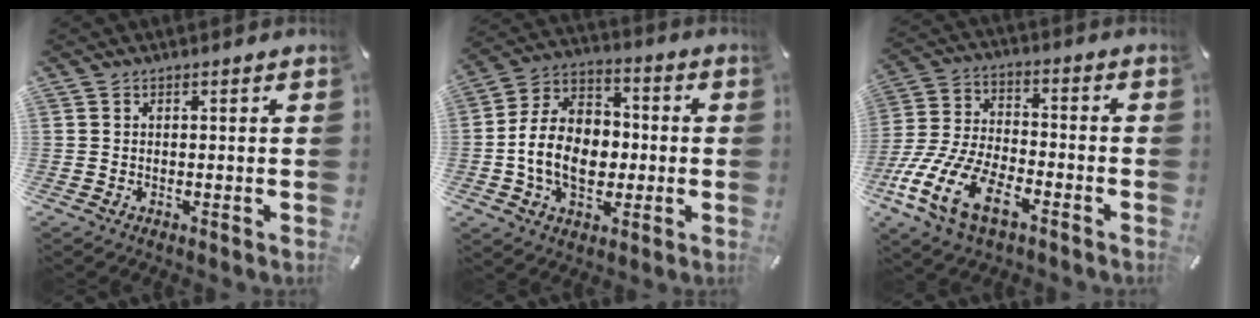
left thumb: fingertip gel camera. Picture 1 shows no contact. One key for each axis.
{"total": 13.0, "fx": -2.6, "fy": 9.9, "fz": 8.1, "tx": -0.181, "ty": 0.017, "tz": -0.047}
{"total": 15.6, "fx": -8.4, "fy": 7.6, "fz": 10.8, "tx": -0.228, "ty": 0.030, "tz": -0.150}